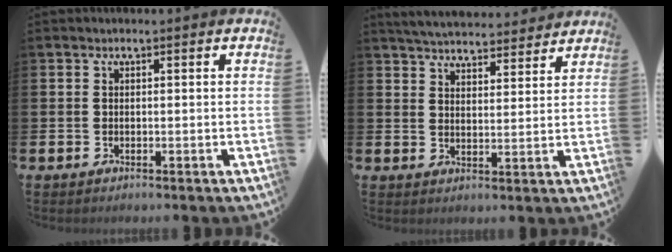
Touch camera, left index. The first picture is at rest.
{"total": 5.1, "force": [5.1, 0.7, 0.4], "torque": [-0.022, -0.034, 0.090]}